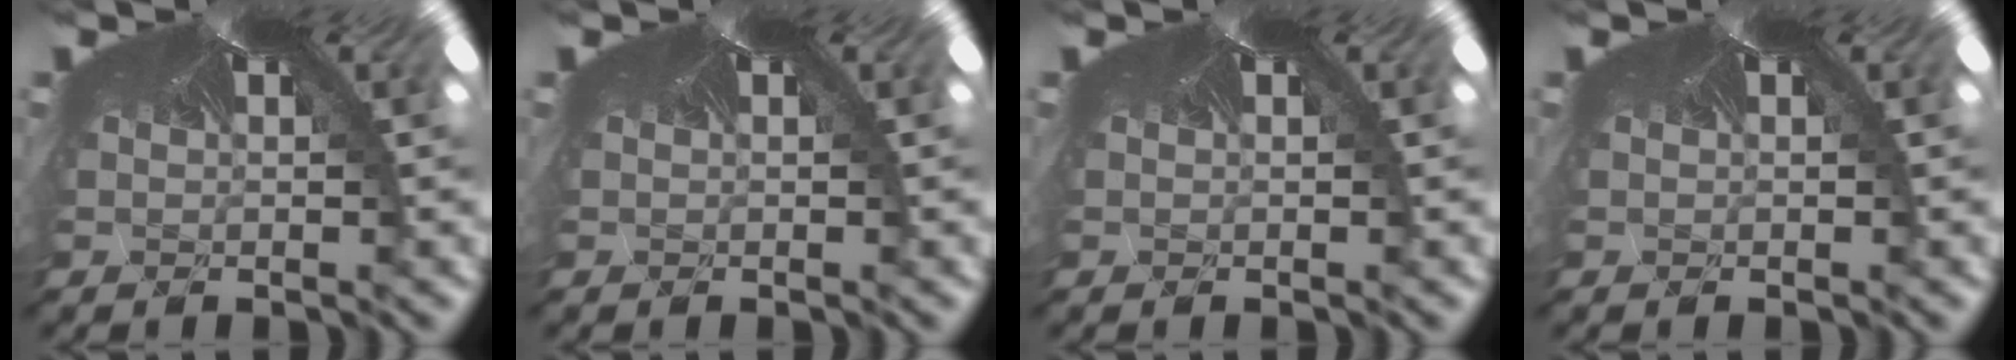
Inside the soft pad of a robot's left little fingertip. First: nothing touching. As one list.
[{"total": 0.0}, {"total": 0.0}, {"total": 0.0}]